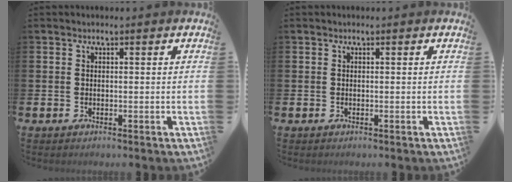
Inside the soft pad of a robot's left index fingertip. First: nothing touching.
{"total": 0.0}